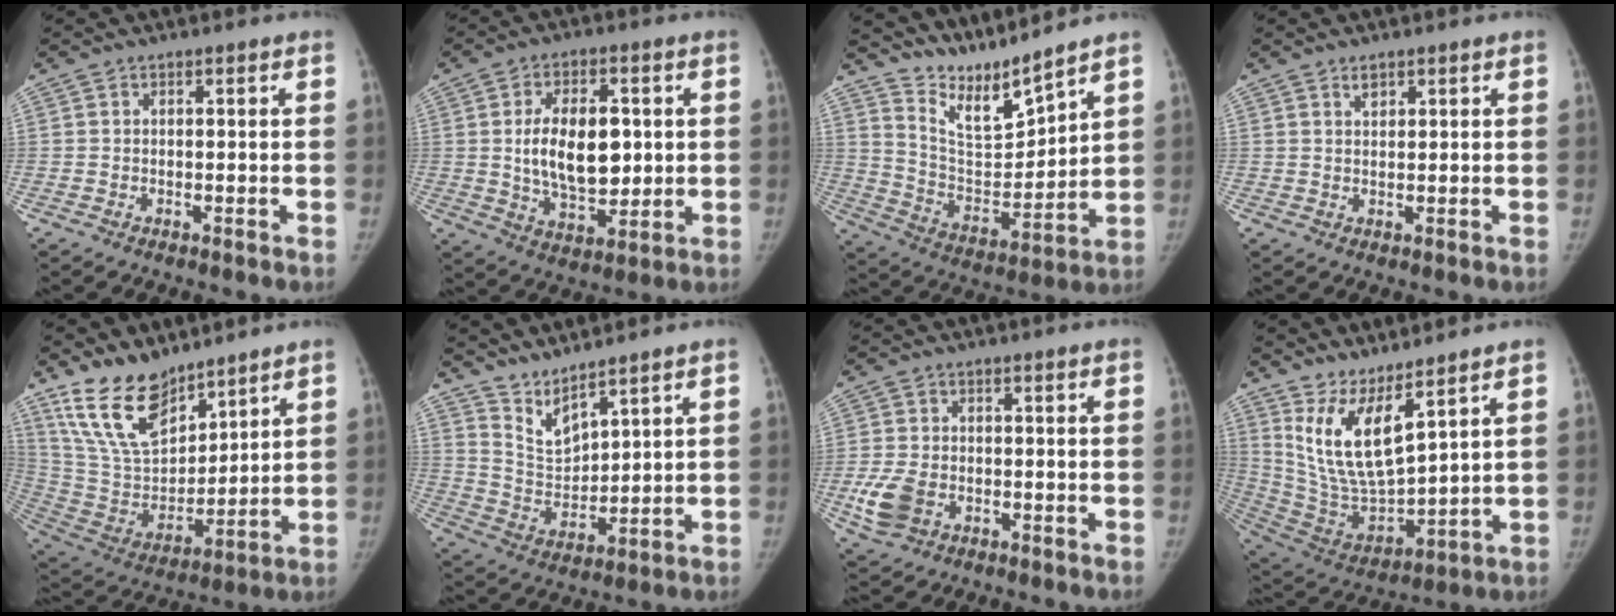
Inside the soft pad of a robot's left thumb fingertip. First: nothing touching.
{"total": 13.5, "force": [1.2, 7.7, 11.0], "torque": [-0.154, -0.010, 0.029]}
{"total": 11.4, "force": [10.8, 1.0, 3.7], "torque": [-0.048, -0.083, 0.218]}
{"total": 1.4, "force": [1.1, 0.7, 0.7], "torque": [-0.004, -0.008, 0.019]}
{"total": 15.9, "force": [12.1, 7.2, 7.3], "torque": [-0.102, -0.066, 0.246]}
{"total": 6.8, "force": [6.2, 1.1, 2.5], "torque": [-0.044, -0.053, 0.138]}
{"total": 6.5, "force": [-2.2, 4.6, 4.0], "torque": [-0.086, 0.004, -0.039]}
{"total": 12.8, "force": [8.2, 3.3, 9.2], "torque": [-0.164, -0.070, 0.186]}